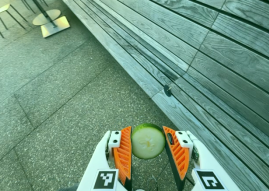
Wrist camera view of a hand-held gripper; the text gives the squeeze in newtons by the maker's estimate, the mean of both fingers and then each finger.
{"total": 12.0, "left": 12.5, "right": 11.4}